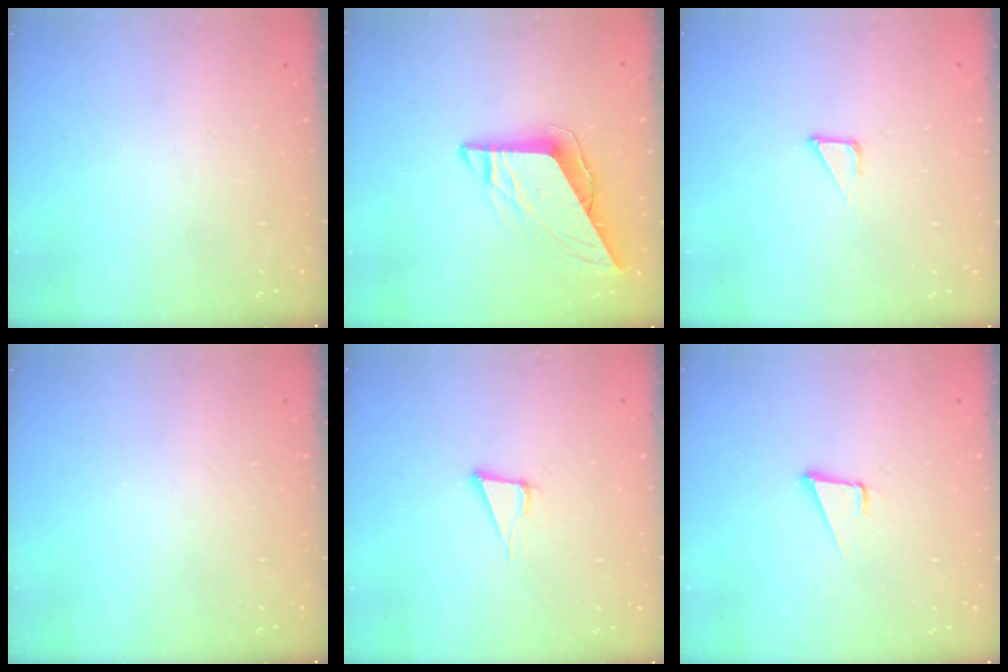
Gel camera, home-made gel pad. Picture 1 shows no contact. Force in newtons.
{"total": 9.8, "press": 9.7, "slide": 1.1}
{"total": 3.1, "press": 3.1, "slide": 0.2}
{"total": 0.0}
{"total": 3.8, "press": 1.9, "slide": 3.3}
{"total": 3.6, "press": 2.7, "slide": 2.4}